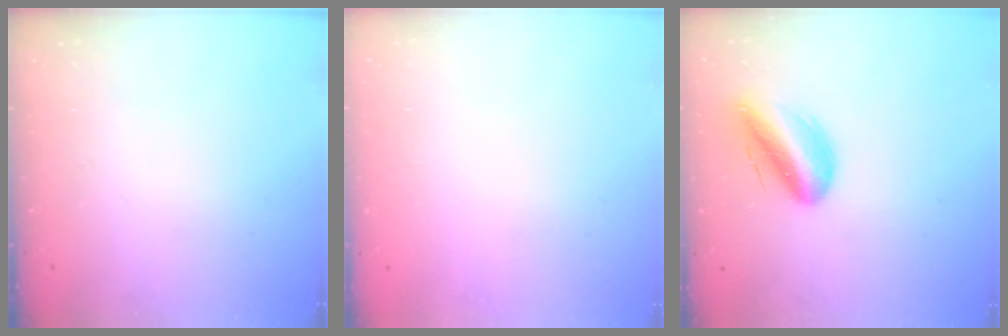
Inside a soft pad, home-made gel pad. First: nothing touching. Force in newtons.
{"total": 2.2, "press": 2.2, "slide": 0.1}
{"total": 12.3, "press": 11.7, "slide": 3.7}